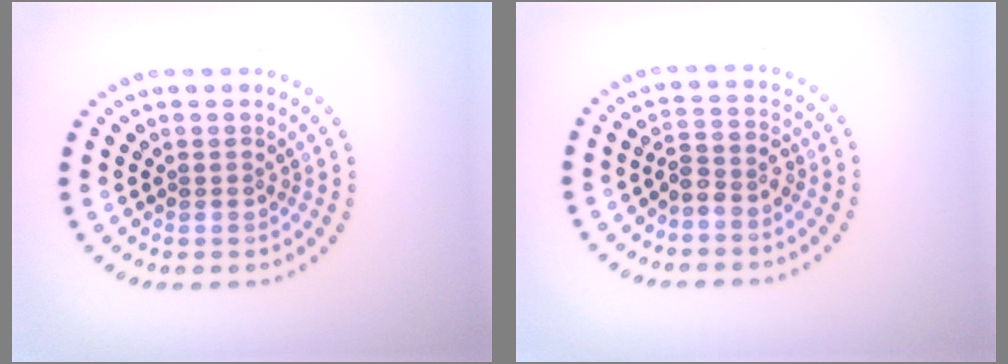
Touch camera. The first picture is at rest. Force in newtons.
{"total": 2.1, "press": 1.6, "slide": 1.3}